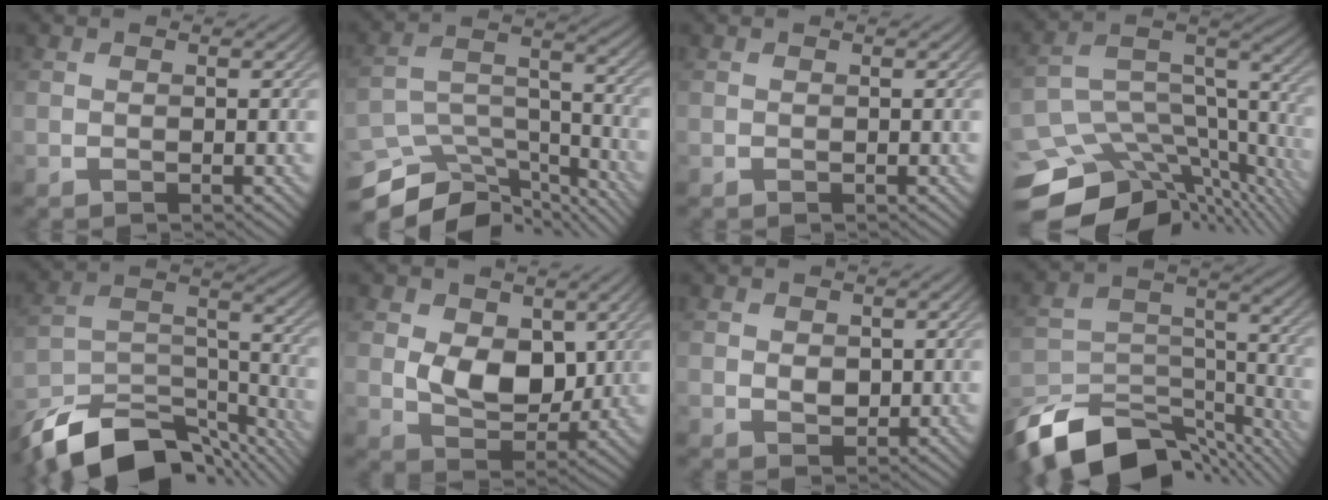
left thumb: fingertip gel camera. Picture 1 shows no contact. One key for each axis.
{"total": 12.1, "fx": -10.3, "fy": 4.1, "fz": 4.7, "tx": -0.100, "ty": -0.008, "tz": -0.166}
{"total": 0.0}
{"total": 13.6, "fx": -9.6, "fy": 6.4, "fz": 7.3, "tx": -0.167, "ty": -0.021, "tz": -0.134}
{"total": 14.8, "fx": -11.9, "fy": 5.7, "fz": 6.7, "tx": -0.141, "ty": -0.007, "tz": -0.199}
{"total": 7.2, "fx": 1.4, "fy": 5.0, "fz": 4.9, "tx": -0.096, "ty": -0.009, "tz": 0.024}
{"total": 1.7, "fx": 0.7, "fy": 1.3, "fz": 0.9, "tx": -0.023, "ty": -0.004, "tz": 0.013}
{"total": 16.3, "fx": -12.6, "fy": 6.9, "fz": 7.7, "tx": -0.179, "ty": -0.023, "tz": -0.192}